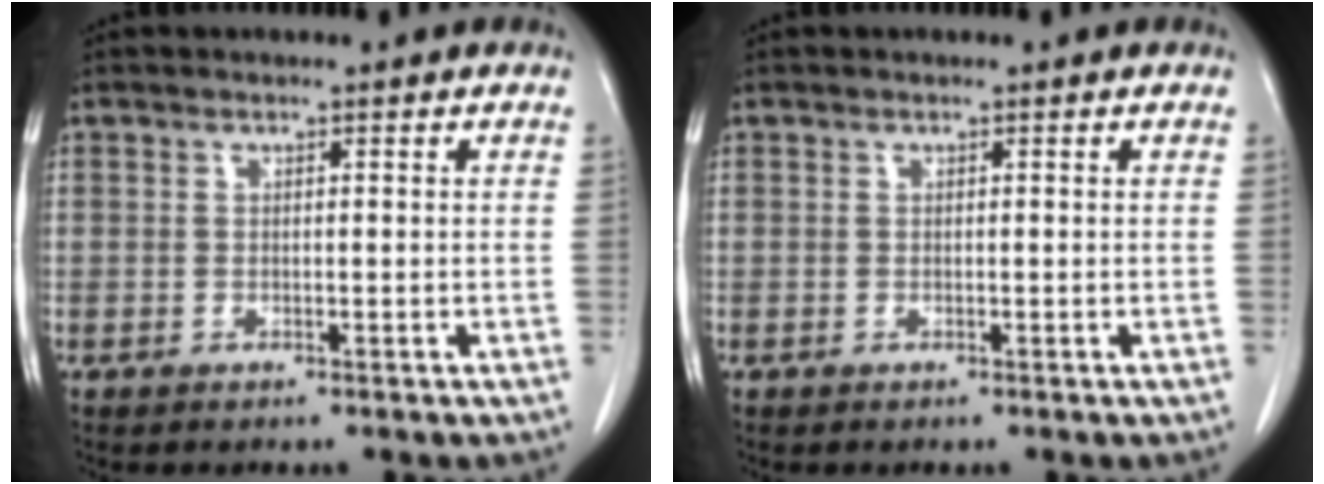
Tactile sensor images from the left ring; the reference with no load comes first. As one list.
[{"total": 0.0}]